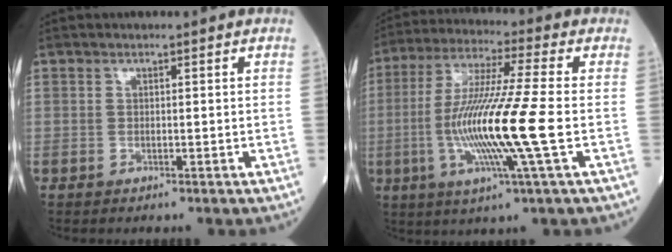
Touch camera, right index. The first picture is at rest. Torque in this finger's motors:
{"motor_torque": [2.04, -0.10, 1.05, 0.21]}